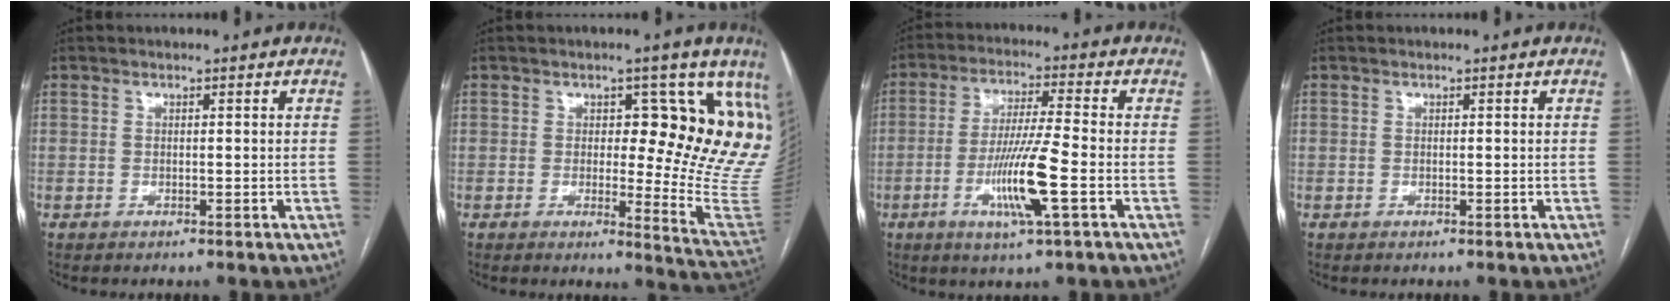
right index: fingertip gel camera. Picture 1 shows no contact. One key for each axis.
{"total": 13.2, "fx": 5.3, "fy": 4.5, "fz": 11.2, "tx": -0.133, "ty": -0.018, "tz": 0.049}
{"total": 10.5, "fx": -3.3, "fy": -0.2, "fz": 10.0, "tx": -0.197, "ty": -0.012, "tz": -0.061}
{"total": 0.0}